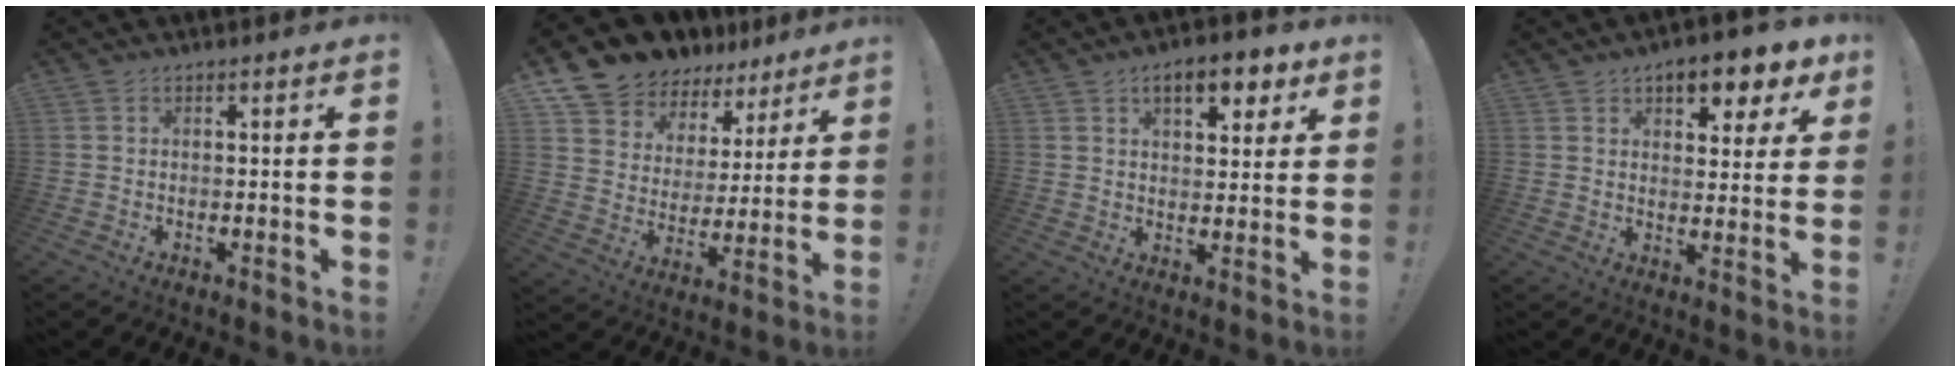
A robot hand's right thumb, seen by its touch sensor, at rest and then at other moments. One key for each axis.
{"total": 10.7, "fx": 9.1, "fy": 5.4, "fz": 1.1, "tx": -0.044, "ty": -0.081, "tz": 0.174}
{"total": 8.9, "fx": 4.9, "fy": 3.9, "fz": 6.3, "tx": -0.079, "ty": -0.016, "tz": 0.081}
{"total": 8.6, "fx": 5.4, "fy": 4.1, "fz": 5.3, "tx": -0.058, "ty": -0.033, "tz": 0.092}